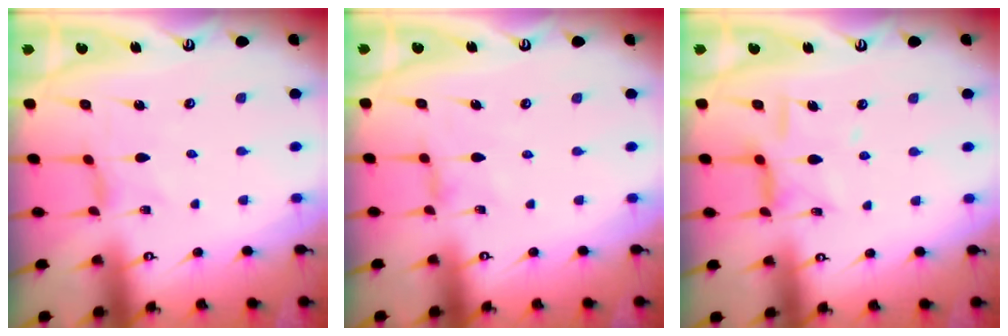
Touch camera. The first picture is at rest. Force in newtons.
{"total": 0.8, "press": 0.8, "slide": 0.2}
{"total": 10.8, "press": 10.7, "slide": 0.9}